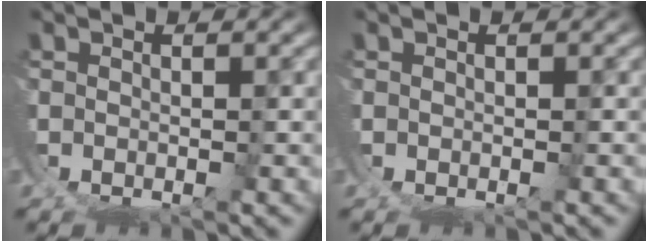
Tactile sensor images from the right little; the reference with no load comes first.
{"total": 0.0}